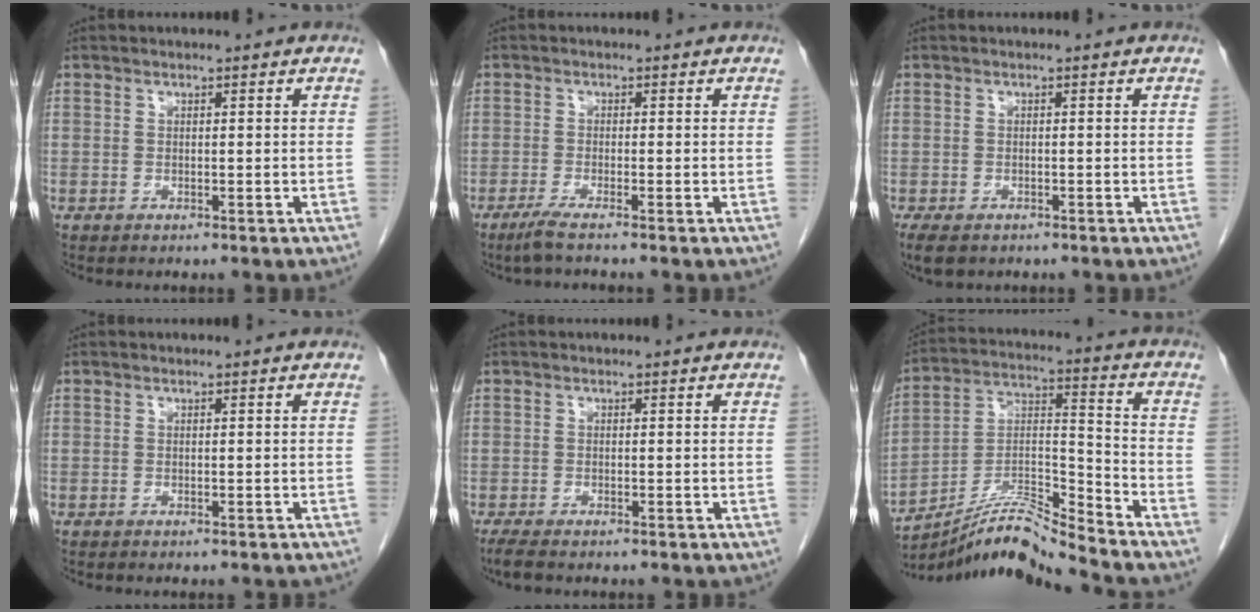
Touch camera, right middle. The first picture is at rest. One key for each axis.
{"total": 2.7, "fx": -2.0, "fy": -0.5, "fz": 1.7, "tx": -0.041, "ty": -0.006, "tz": -0.043}
{"total": 5.4, "fx": -3.7, "fy": 3.0, "fz": 2.6, "tx": -0.050, "ty": -0.009, "tz": -0.055}
{"total": 2.3, "fx": -2.0, "fy": 0.6, "fz": 1.0, "tx": -0.013, "ty": -0.003, "tz": -0.021}
{"total": 2.4, "fx": -1.9, "fy": 0.5, "fz": 1.4, "tx": -0.031, "ty": -0.009, "tz": -0.030}
{"total": 11.0, "fx": -10.4, "fy": -2.0, "fz": 2.9, "tx": -0.061, "ty": 0.022, "tz": -0.188}